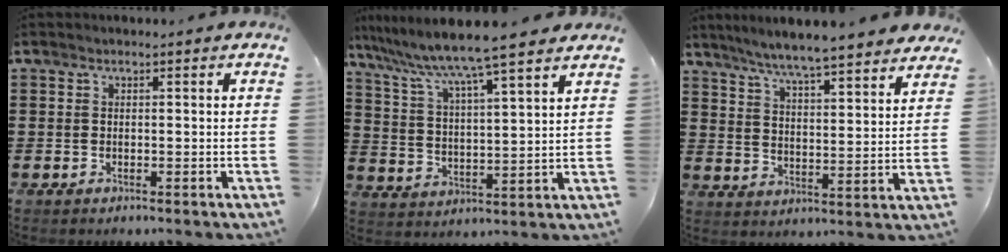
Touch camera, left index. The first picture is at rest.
{"total": 7.9, "force": [7.0, -0.8, 3.5], "torque": [-0.098, -0.045, 0.113]}
{"total": 5.9, "force": [5.5, -0.4, 2.0], "torque": [-0.064, -0.035, 0.092]}